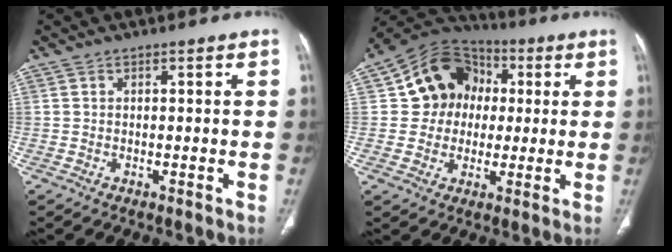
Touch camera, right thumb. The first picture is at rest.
{"total": 13.2, "force": [1.6, 11.9, 5.4], "torque": [-0.046, 0.020, 0.020]}